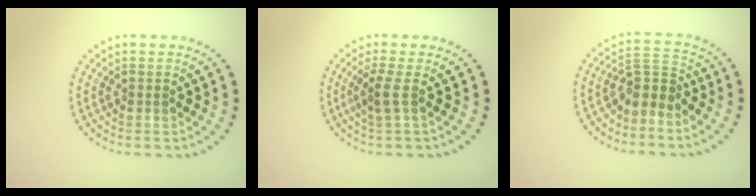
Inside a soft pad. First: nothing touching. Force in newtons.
{"total": 1.7, "press": 1.1, "slide": 1.3}
{"total": 2.9, "press": 2.2, "slide": 1.9}